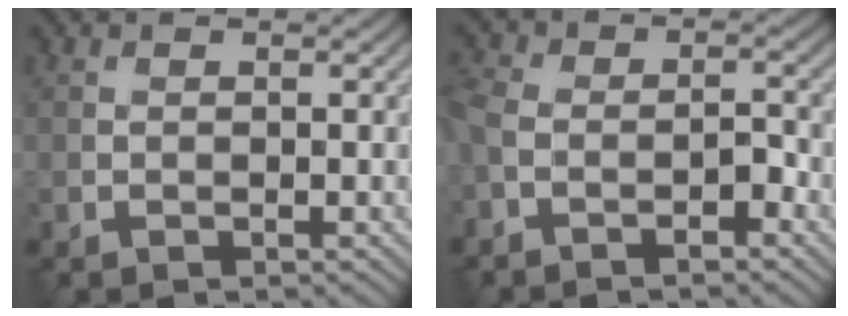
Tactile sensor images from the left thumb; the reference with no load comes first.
{"total": 5.7, "force": [-3.0, 2.8, 3.9], "torque": [-0.067, 0.000, -0.053]}